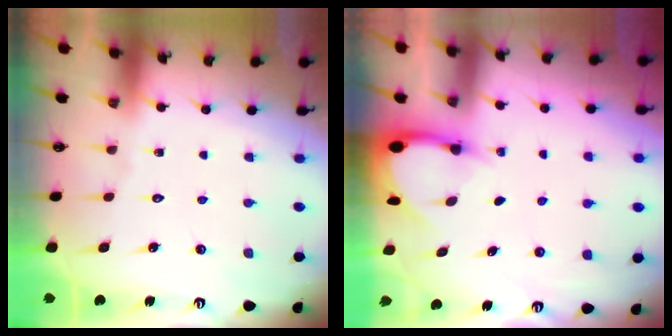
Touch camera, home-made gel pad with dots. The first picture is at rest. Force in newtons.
{"total": 3.4, "press": 3.4, "slide": 0.2}